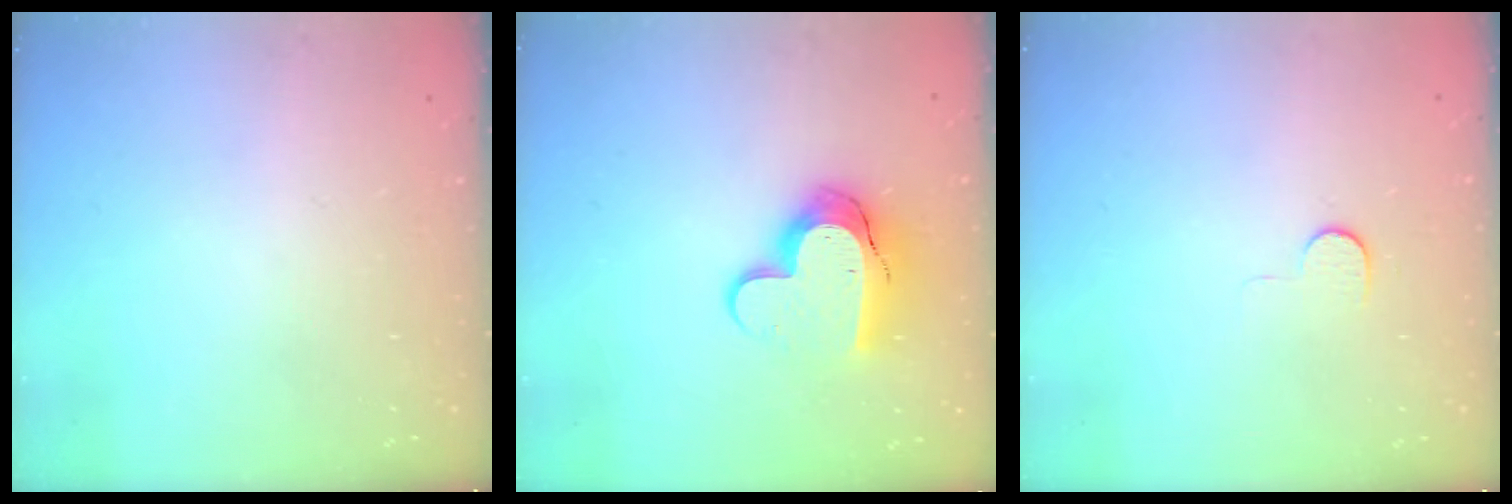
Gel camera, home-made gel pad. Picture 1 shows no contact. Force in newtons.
{"total": 12.2, "press": 12.1, "slide": 0.8}
{"total": 5.0, "press": 4.9, "slide": 0.4}